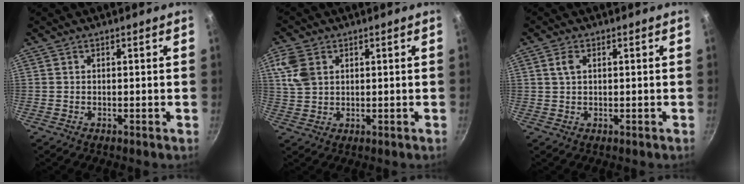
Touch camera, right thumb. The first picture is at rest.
{"total": 6.9, "force": [2.4, 5.0, 4.1], "torque": [-0.077, 0.002, 0.050]}
{"total": 2.5, "force": [0.8, 1.6, 1.8], "torque": [-0.031, 0.001, 0.016]}